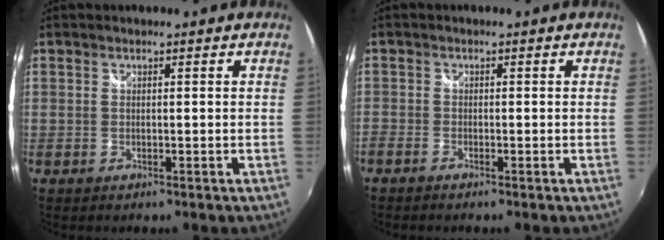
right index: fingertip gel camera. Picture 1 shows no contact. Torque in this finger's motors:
{"motor_torque": [-0.03, -0.07, 0.08, 0.01]}